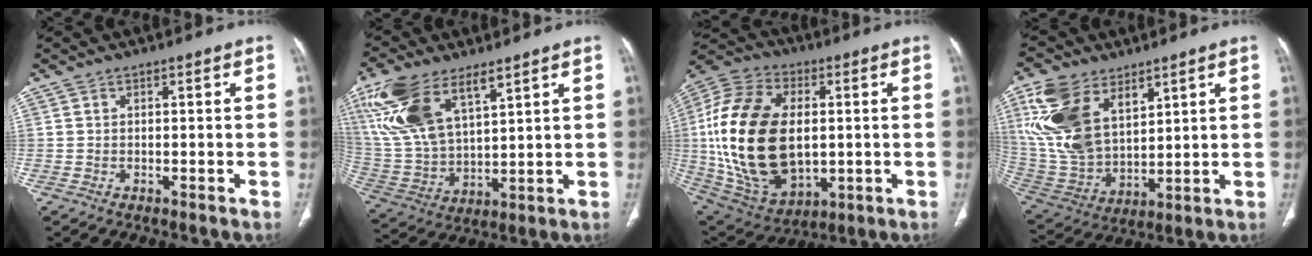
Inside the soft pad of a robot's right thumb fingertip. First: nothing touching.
{"total": 17.7, "force": [9.8, 8.1, 12.4], "torque": [-0.252, -0.022, 0.203]}
{"total": 27.3, "force": [0.8, 16.9, 21.4], "torque": [-0.424, -0.005, 0.030]}
{"total": 18.3, "force": [8.4, 10.8, 12.1], "torque": [-0.236, -0.030, 0.178]}